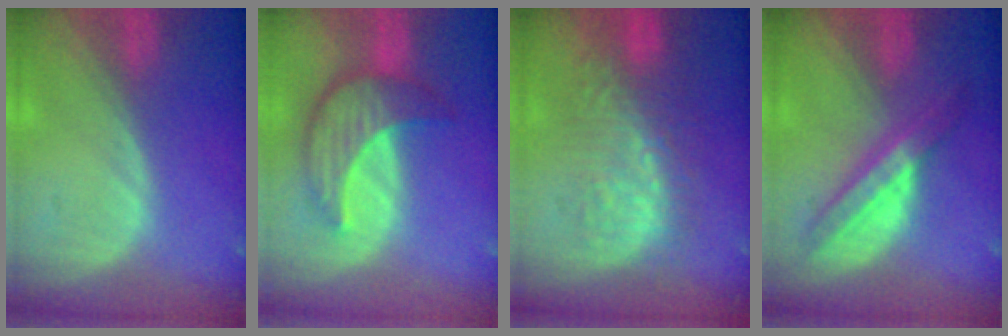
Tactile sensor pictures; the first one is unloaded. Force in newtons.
{"total": 7.8, "press": 7.5, "slide": 2.2}
{"total": 9.1, "press": 9.0, "slide": 1.7}
{"total": 6.2, "press": 6.2, "slide": 0.1}